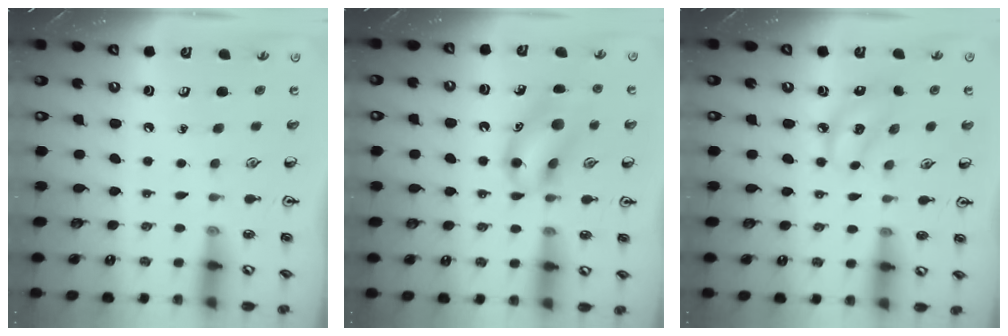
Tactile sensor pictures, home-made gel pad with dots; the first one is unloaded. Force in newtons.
{"total": 13.4, "press": 13.1, "slide": 2.8}
{"total": 5.4, "press": 5.4, "slide": 1.0}